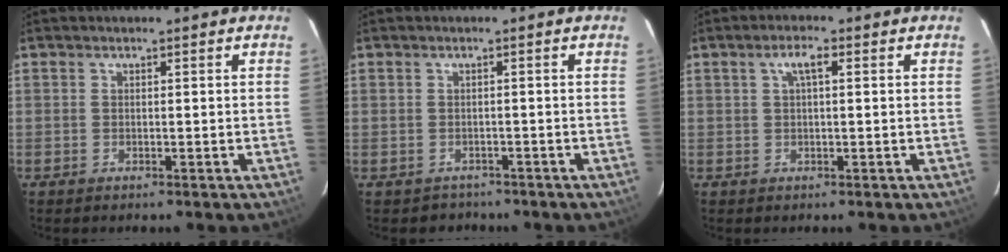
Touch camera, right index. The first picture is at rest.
{"total": 2.7, "force": [-1.7, 2.1, -0.3], "torque": [0.007, 0.015, -0.020]}
{"total": 2.8, "force": [0.8, 0.7, 2.6], "torque": [-0.051, 0.010, 0.015]}